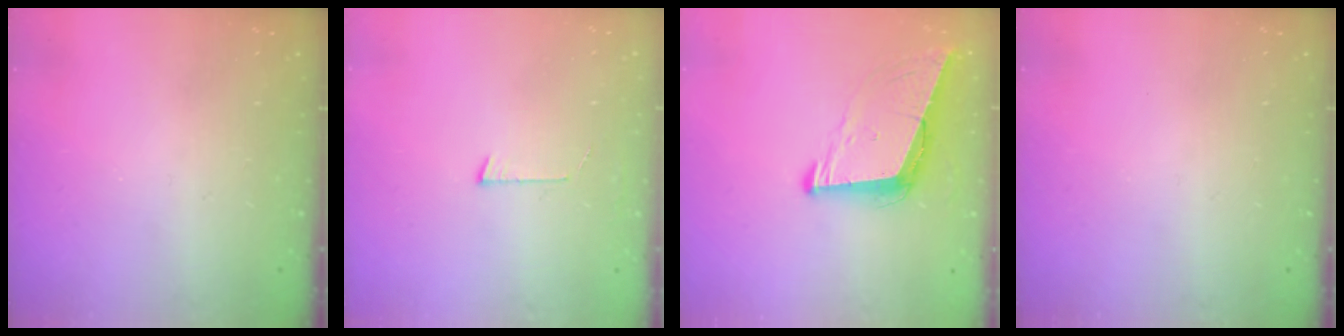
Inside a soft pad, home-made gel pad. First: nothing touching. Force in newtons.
{"total": 4.2, "press": 4.2, "slide": 0.4}
{"total": 8.8, "press": 7.9, "slide": 3.8}
{"total": 0.0}